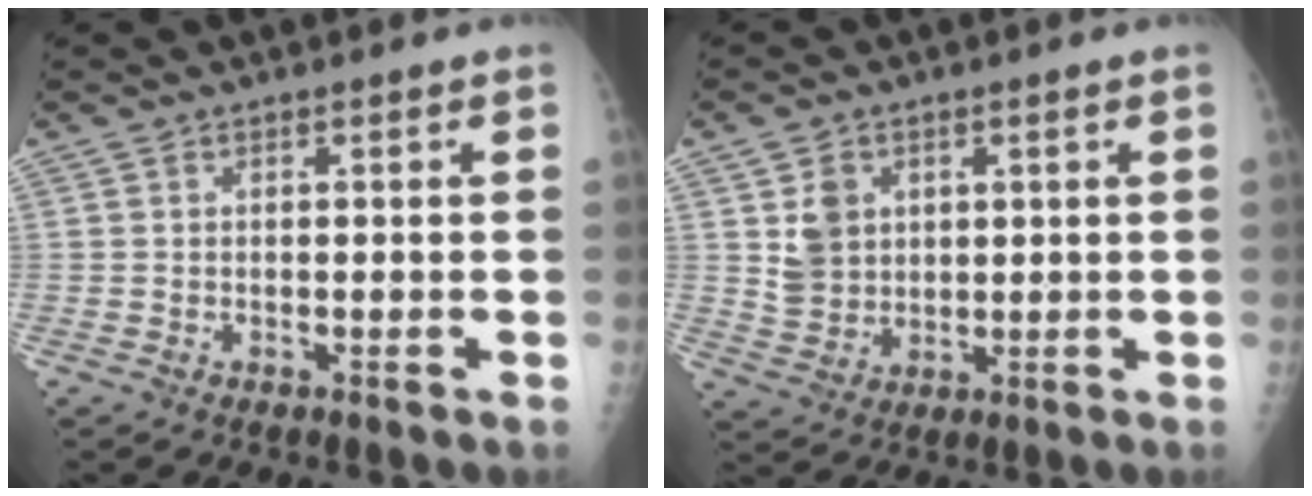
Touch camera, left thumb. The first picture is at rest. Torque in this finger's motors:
{"motor_torque": [-0.40, 0.51, 0.66, -0.16, 0.01]}